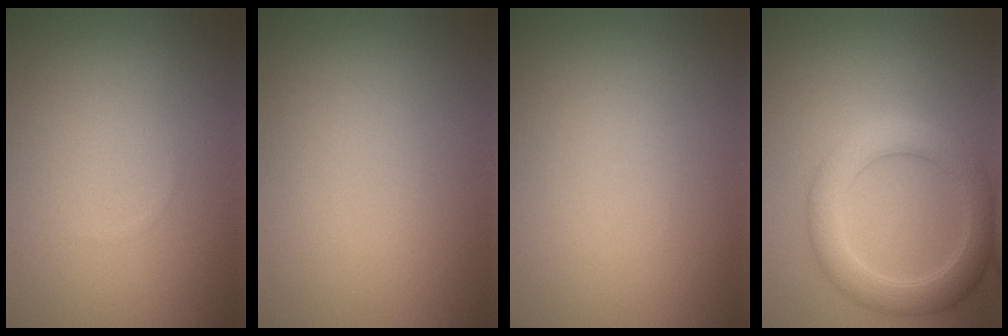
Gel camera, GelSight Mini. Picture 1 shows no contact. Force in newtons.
{"total": 0.0}
{"total": 0.0}
{"total": 4.6, "press": 4.6, "slide": 0.2}